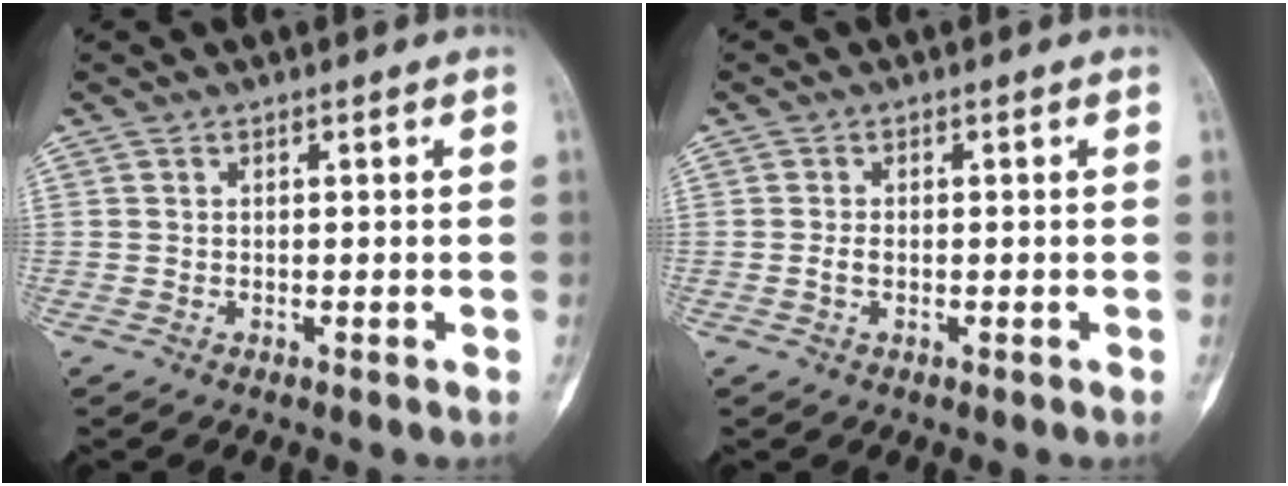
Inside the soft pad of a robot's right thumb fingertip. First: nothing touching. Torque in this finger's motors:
{"motor_torque": [0.30, 0.14, 0.23, -0.08, 0.00]}